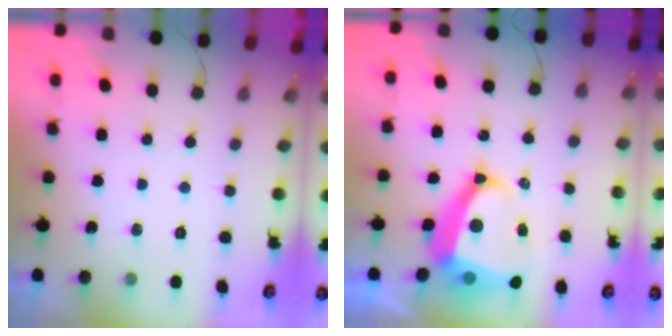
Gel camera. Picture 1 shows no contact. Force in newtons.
{"total": 13.1, "press": 13.0, "slide": 1.7}